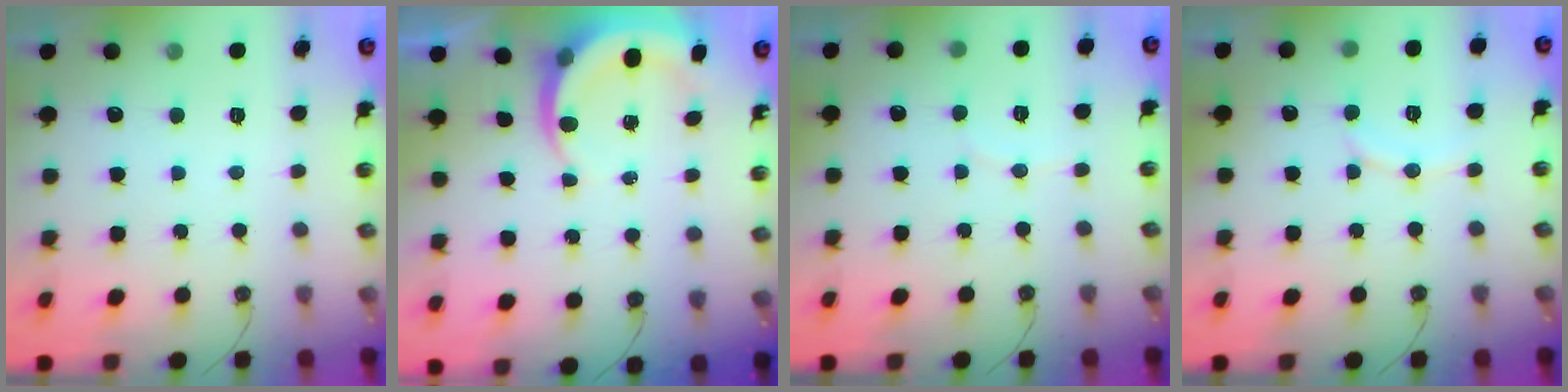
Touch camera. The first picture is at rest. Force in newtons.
{"total": 5.6, "press": 5.6, "slide": 0.4}
{"total": 2.3, "press": 2.3, "slide": 0.3}
{"total": 6.8, "press": 6.8, "slide": 0.5}